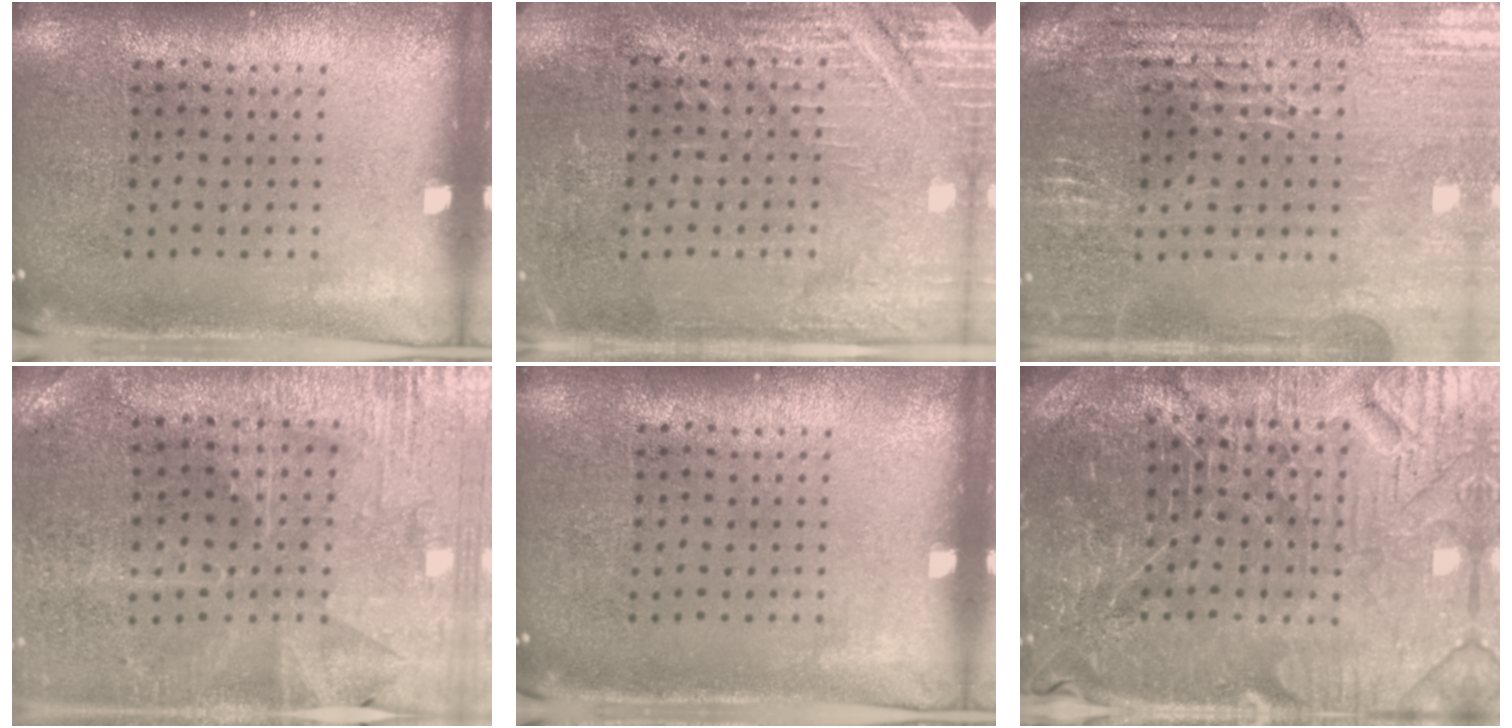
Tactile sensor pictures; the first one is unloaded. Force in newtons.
{"total": 2.9, "press": 2.9, "slide": 0.3}
{"total": 2.8, "press": 2.7, "slide": 0.5}
{"total": 1.0, "press": 1.0, "slide": 0.3}
{"total": 0.0}
{"total": 5.3, "press": 5.0, "slide": 1.8}